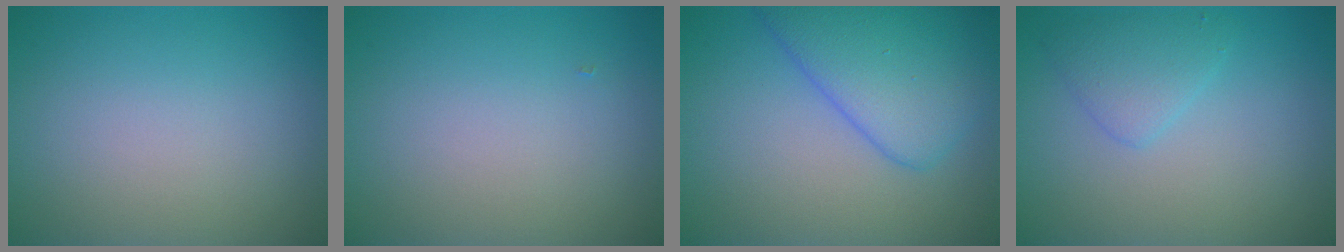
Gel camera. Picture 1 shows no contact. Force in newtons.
{"total": 0.0}
{"total": 6.1, "press": 6.1, "slide": 0.1}
{"total": 2.1, "press": 2.1, "slide": 0.0}